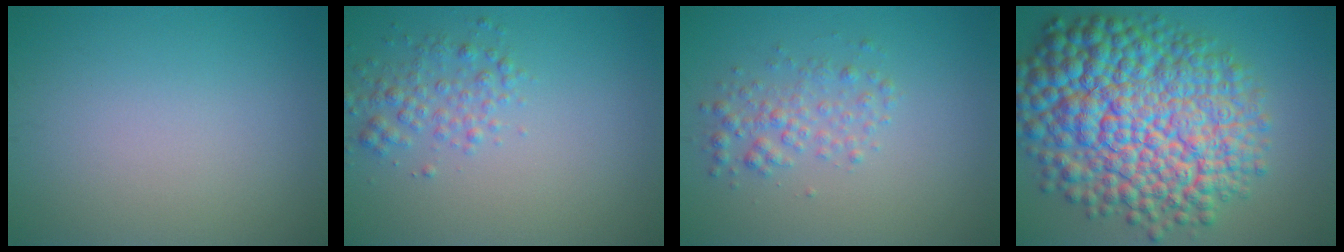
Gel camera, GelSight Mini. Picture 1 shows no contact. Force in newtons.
{"total": 2.5, "press": 2.5, "slide": 0.1}
{"total": 2.3, "press": 2.3, "slide": 0.1}
{"total": 15.8, "press": 15.8, "slide": 0.3}